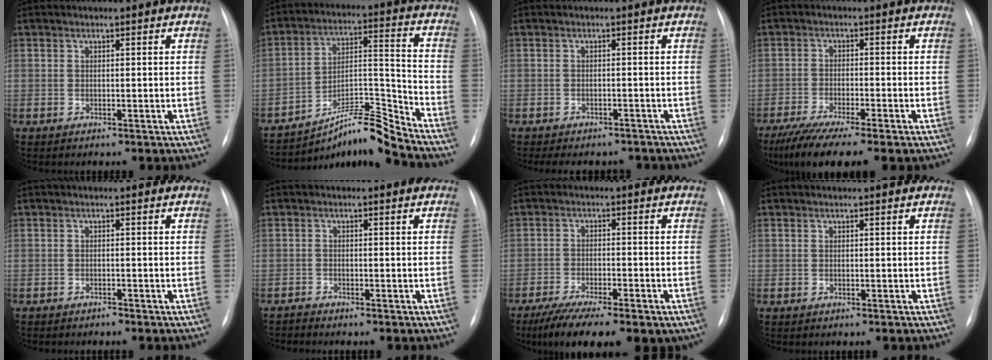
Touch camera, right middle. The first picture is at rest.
{"total": 9.9, "force": [-9.1, -1.3, 3.6], "torque": [-0.059, 0.039, -0.153]}
{"total": 8.9, "force": [-7.8, 3.3, 2.6], "torque": [-0.036, 0.007, -0.089]}
{"total": 9.9, "force": [-7.4, 0.6, 6.4], "torque": [-0.104, -0.024, -0.121]}
{"total": 0.8, "force": [-0.8, 0.1, 0.1], "torque": [-0.005, 0.000, -0.016]}
{"total": 1.0, "force": [-0.9, -0.2, -0.3], "torque": [0.005, -0.006, -0.021]}
{"total": 12.5, "force": [-8.6, 3.2, 8.4], "torque": [-0.140, -0.020, -0.135]}
{"total": 0.0}